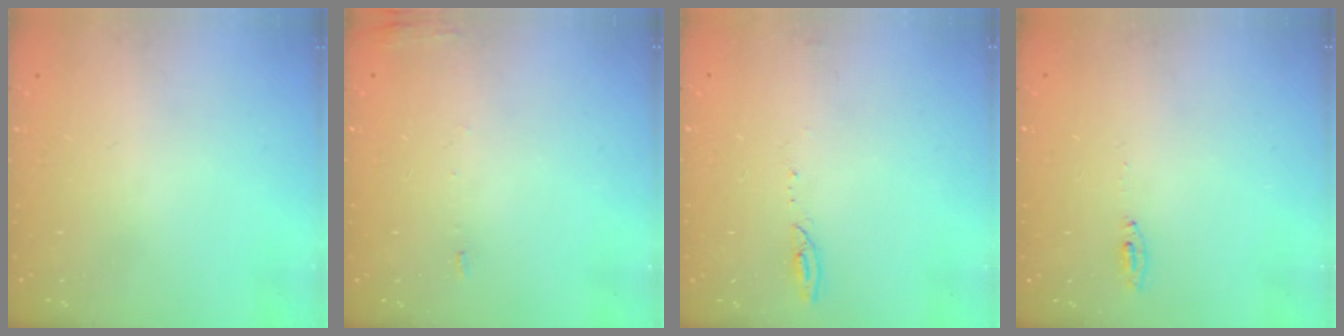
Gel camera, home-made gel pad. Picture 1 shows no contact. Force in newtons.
{"total": 5.0, "press": 4.9, "slide": 0.6}
{"total": 4.0, "press": 4.0, "slide": 0.6}
{"total": 4.7, "press": 4.4, "slide": 1.5}